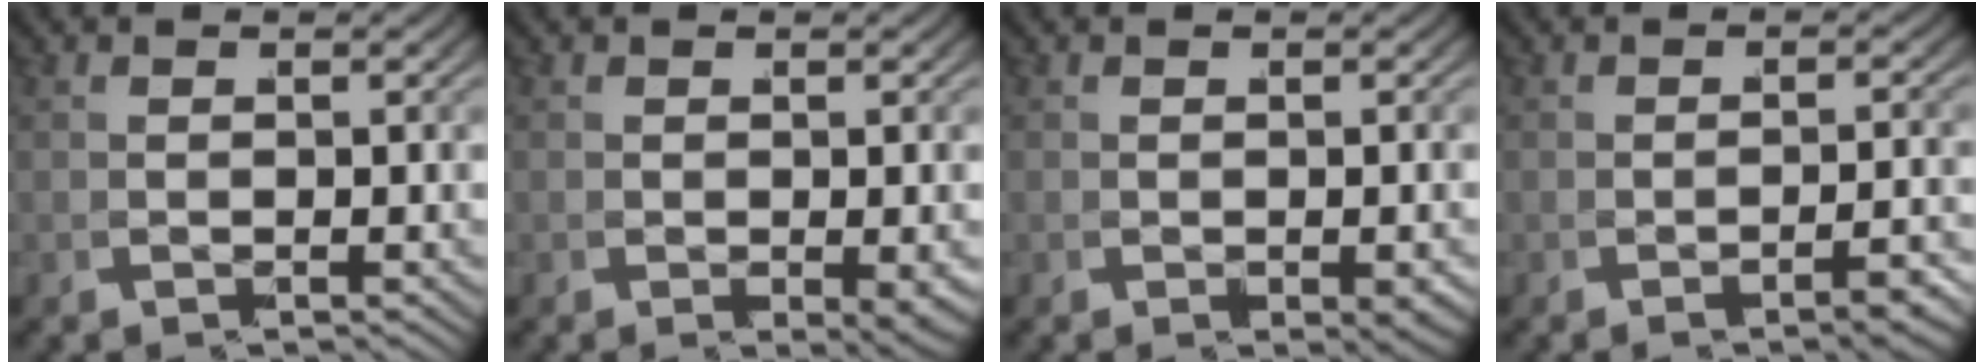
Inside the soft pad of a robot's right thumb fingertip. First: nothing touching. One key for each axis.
{"total": 1.0, "fx": -0.3, "fy": -0.1, "fz": 0.9, "tx": -0.012, "ty": -0.003, "tz": -0.001}
{"total": 0.9, "fx": -0.4, "fy": 0.2, "fz": 0.8, "tx": -0.011, "ty": -0.006, "tz": -0.003}
{"total": 2.0, "fx": -1.5, "fy": -0.9, "fz": 0.8, "tx": -0.021, "ty": 0.001, "tz": -0.026}